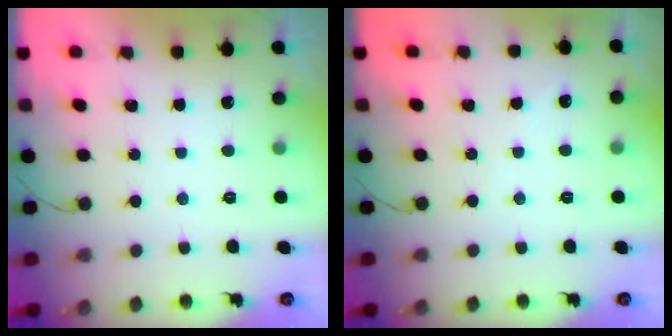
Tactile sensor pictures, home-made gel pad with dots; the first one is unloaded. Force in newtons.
{"total": 3.6, "press": 3.6, "slide": 0.4}